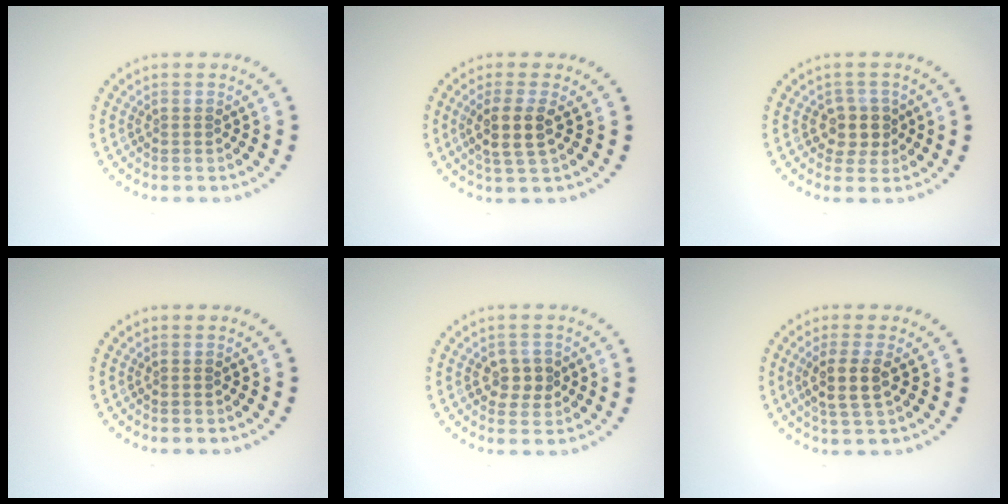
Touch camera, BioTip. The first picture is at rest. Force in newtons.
{"total": 2.9, "press": 2.5, "slide": 1.5}
{"total": 2.5, "press": 2.2, "slide": 1.1}
{"total": 0.0}
{"total": 2.2, "press": 2.2, "slide": 0.5}
{"total": 2.9, "press": 2.6, "slide": 1.4}